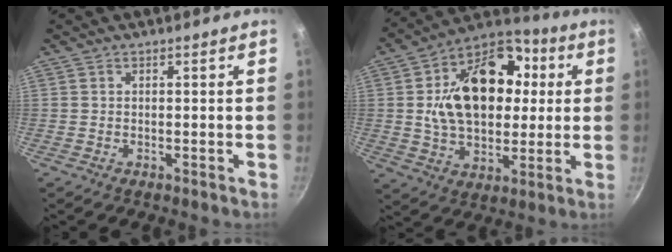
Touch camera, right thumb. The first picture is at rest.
{"total": 22.6, "force": [3.4, 15.6, 16.1], "torque": [-0.231, 0.025, 0.046]}